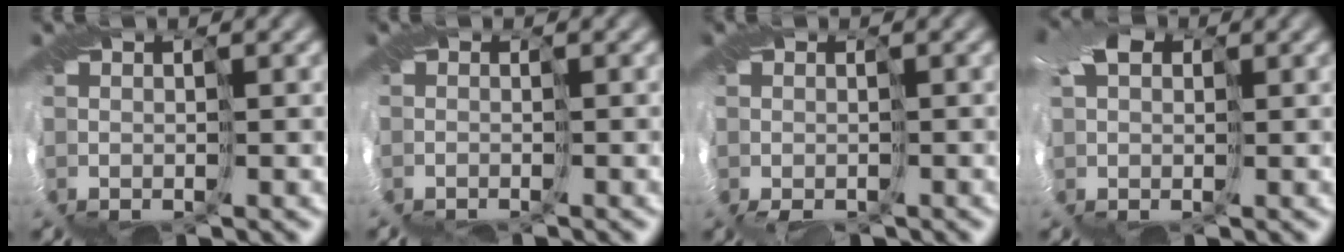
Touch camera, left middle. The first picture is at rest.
{"total": 3.7, "force": [-2.9, -1.5, -1.8], "torque": [0.008, -0.020, -0.026]}
{"total": 2.5, "force": [-2.5, -0.1, -0.6], "torque": [-0.004, -0.027, -0.024]}
{"total": 3.4, "force": [1.1, 2.5, 2.0], "torque": [-0.080, 0.014, 0.028]}